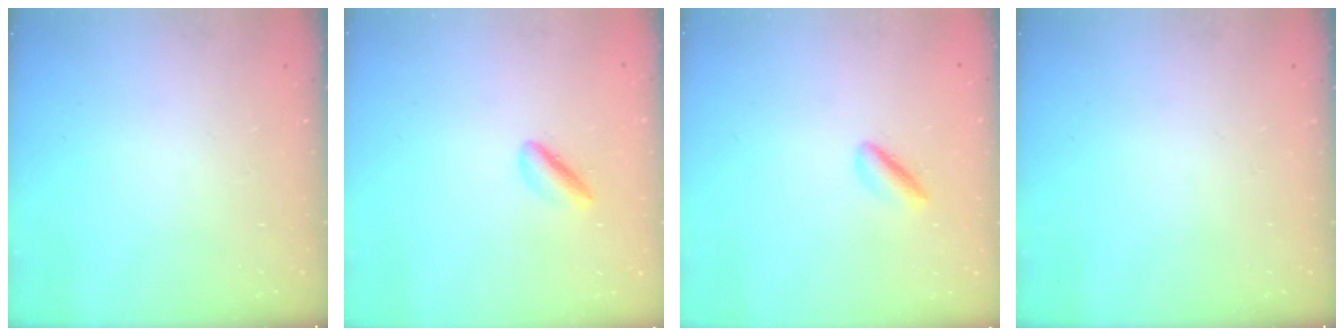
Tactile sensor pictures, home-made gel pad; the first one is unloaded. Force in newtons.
{"total": 2.4, "press": 2.3, "slide": 0.4}
{"total": 2.0, "press": 1.9, "slide": 0.6}
{"total": 0.0}